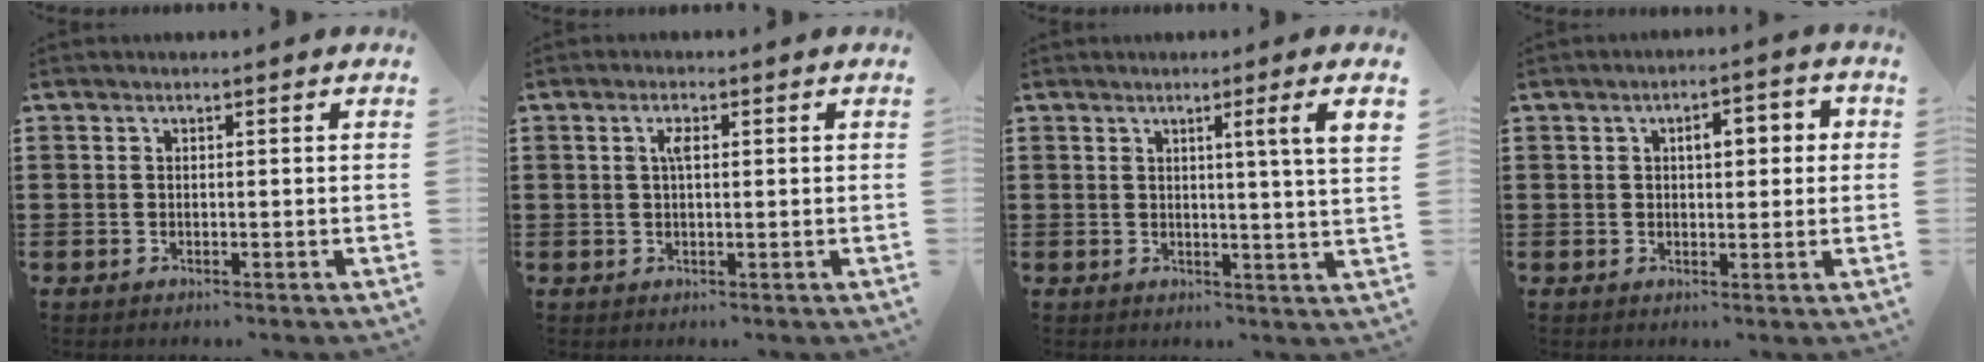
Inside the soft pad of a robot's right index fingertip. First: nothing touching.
{"total": 2.1, "force": [0.6, 0.6, 2.0], "torque": [-0.040, 0.005, 0.007]}
{"total": 4.3, "force": [1.9, -1.2, 3.7], "torque": [-0.067, -0.011, 0.027]}
{"total": 4.1, "force": [0.7, 2.0, 3.5], "torque": [-0.047, 0.002, 0.001]}